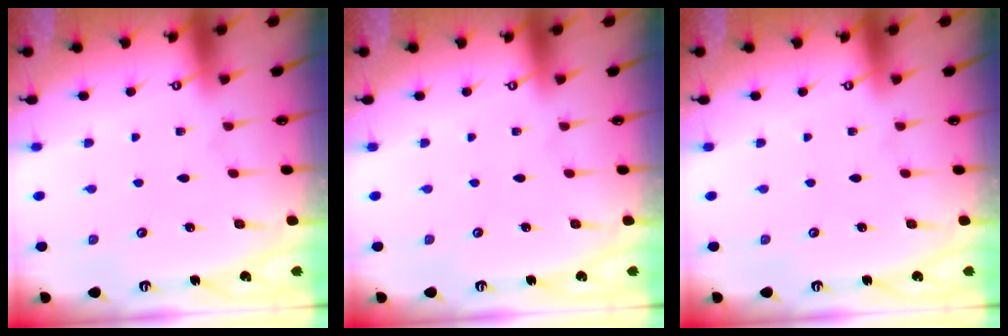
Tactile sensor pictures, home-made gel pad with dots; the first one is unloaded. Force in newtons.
{"total": 0.0}
{"total": 0.0}